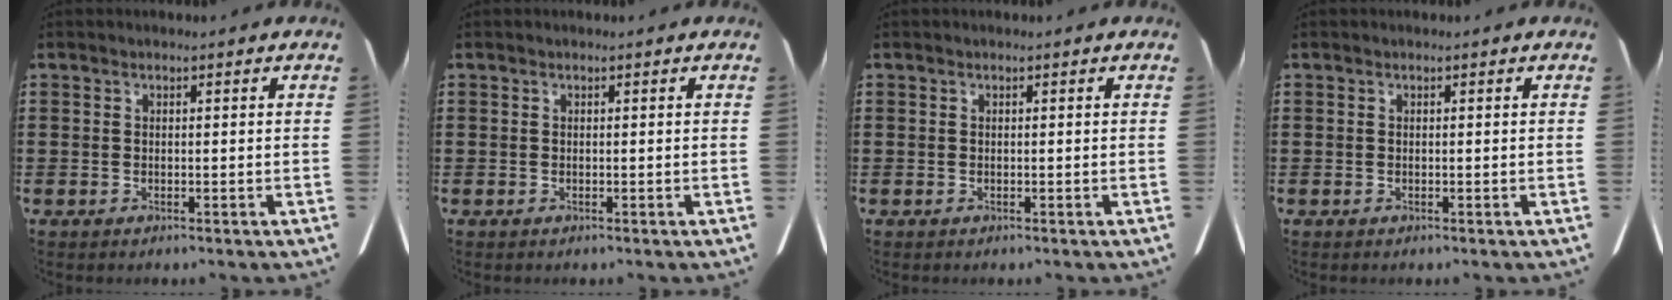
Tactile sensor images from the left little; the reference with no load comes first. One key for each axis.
{"total": 0.0}
{"total": 0.0}
{"total": 0.0}